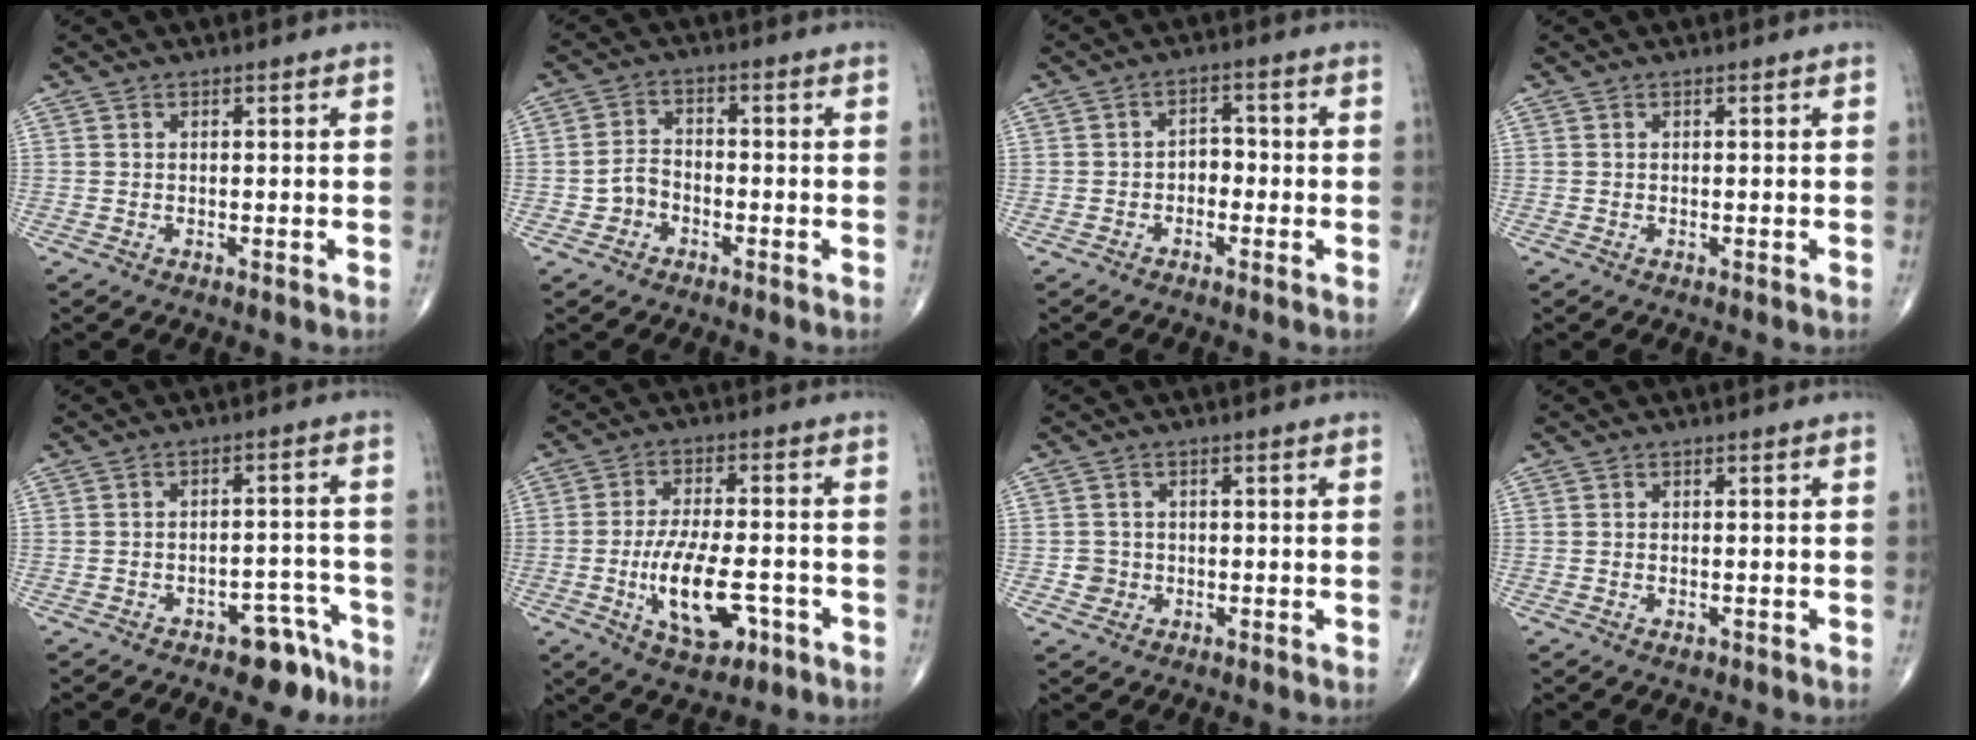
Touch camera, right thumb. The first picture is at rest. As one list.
[{"total": 4.2, "force": [-1.7, 3.3, 1.9], "torque": [-0.024, 0.023, -0.037]}, {"total": 3.2, "force": [-1.2, 2.3, 1.8], "torque": [-0.011, 0.020, -0.029]}, {"total": 0.0}, {"total": 7.4, "force": [-5.2, 3.7, 3.7], "torque": [-0.023, 0.053, -0.068]}, {"total": 12.3, "force": [-4.1, 5.5, 10.2], "torque": [-0.172, 0.012, -0.062]}, {"total": 2.3, "force": [-0.5, 2.2, 0.3], "torque": [0.009, 0.008, -0.009]}, {"total": 1.0, "force": [-0.5, 0.5, 0.7], "torque": [-0.013, 0.001, -0.006]}]